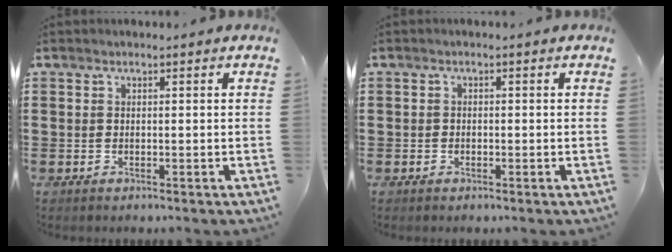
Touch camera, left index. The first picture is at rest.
{"total": 0.8, "force": [-0.5, 0.6, 0.3], "torque": [-0.007, -0.001, -0.010]}